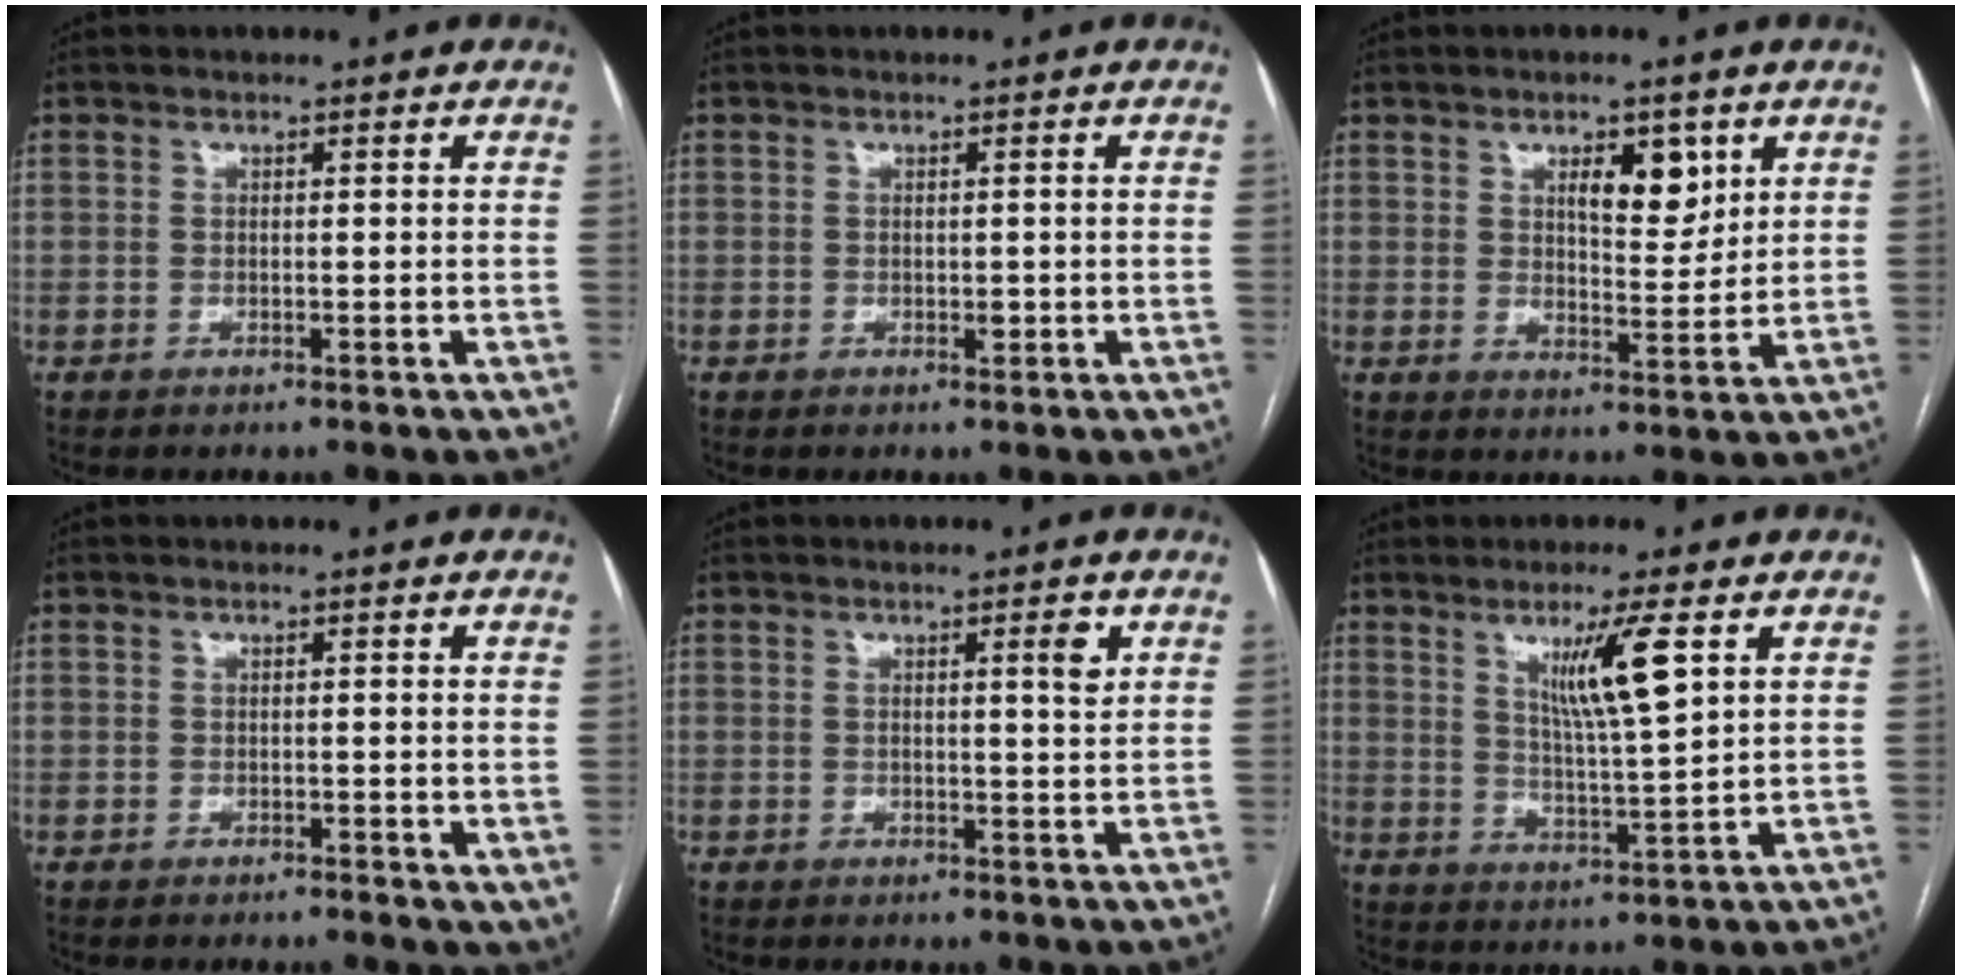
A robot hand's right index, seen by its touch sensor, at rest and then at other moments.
{"total": 1.0, "force": [-0.2, 0.4, 0.9], "torque": [-0.014, -0.001, -0.001]}
{"total": 6.3, "force": [3.0, 2.5, 4.9], "torque": [-0.074, -0.003, 0.049]}
{"total": 1.4, "force": [-0.3, 0.8, 1.1], "torque": [-0.010, -0.001, -0.005]}
{"total": 2.6, "force": [1.1, 0.1, 2.3], "torque": [-0.034, -0.003, 0.013]}
{"total": 8.2, "force": [3.6, -0.3, 7.4], "torque": [-0.130, -0.012, 0.066]}